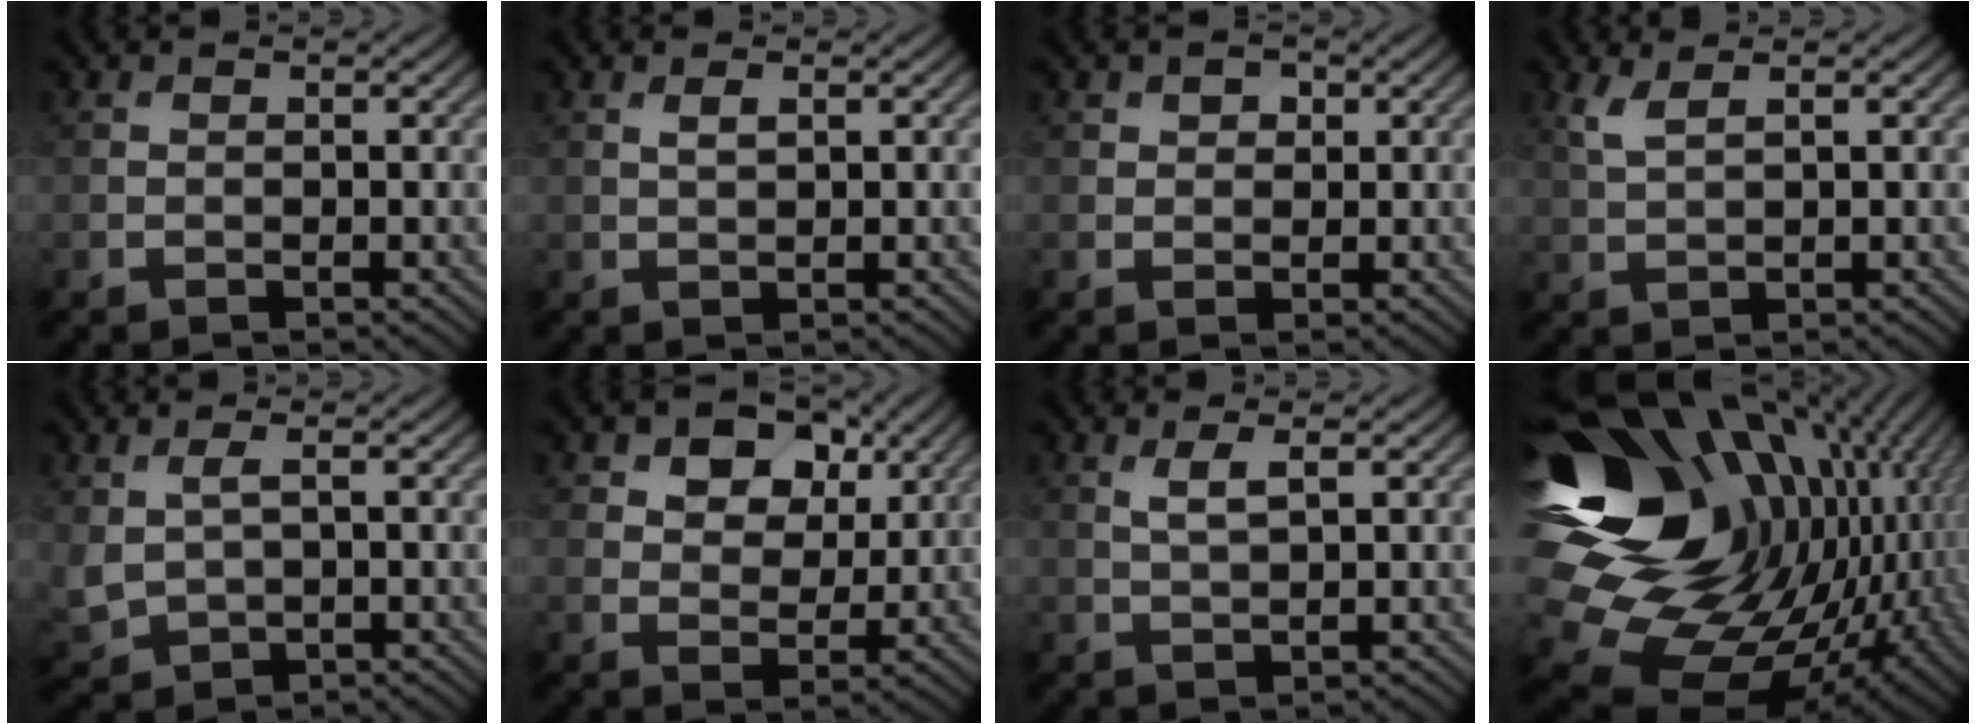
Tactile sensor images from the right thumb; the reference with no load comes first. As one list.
[{"total": 1.2, "force": [0.6, 0.4, 1.0], "torque": [-0.022, -0.001, 0.013]}, {"total": 2.0, "force": [0.9, 1.5, 0.9], "torque": [-0.013, 0.000, 0.013]}, {"total": 2.5, "force": [1.5, 0.6, 1.9], "torque": [-0.049, 0.004, 0.032]}, {"total": 3.6, "force": [0.8, 2.0, 2.9], "torque": [-0.079, -0.007, 0.023]}, {"total": 7.8, "force": [3.8, 5.1, 4.4], "torque": [-0.077, -0.007, 0.057]}, {"total": 2.1, "force": [1.0, 0.4, 1.8], "torque": [-0.042, 0.000, 0.022]}, {"total": 21.5, "force": [1.7, 16.0, 14.3], "torque": [-0.337, -0.033, 0.071]}]